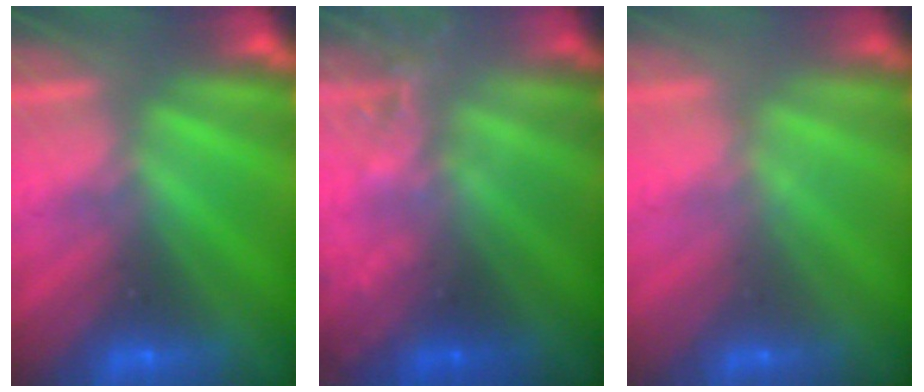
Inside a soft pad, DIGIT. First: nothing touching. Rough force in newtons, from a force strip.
{"total": 2.3}
{"total": 2.2}